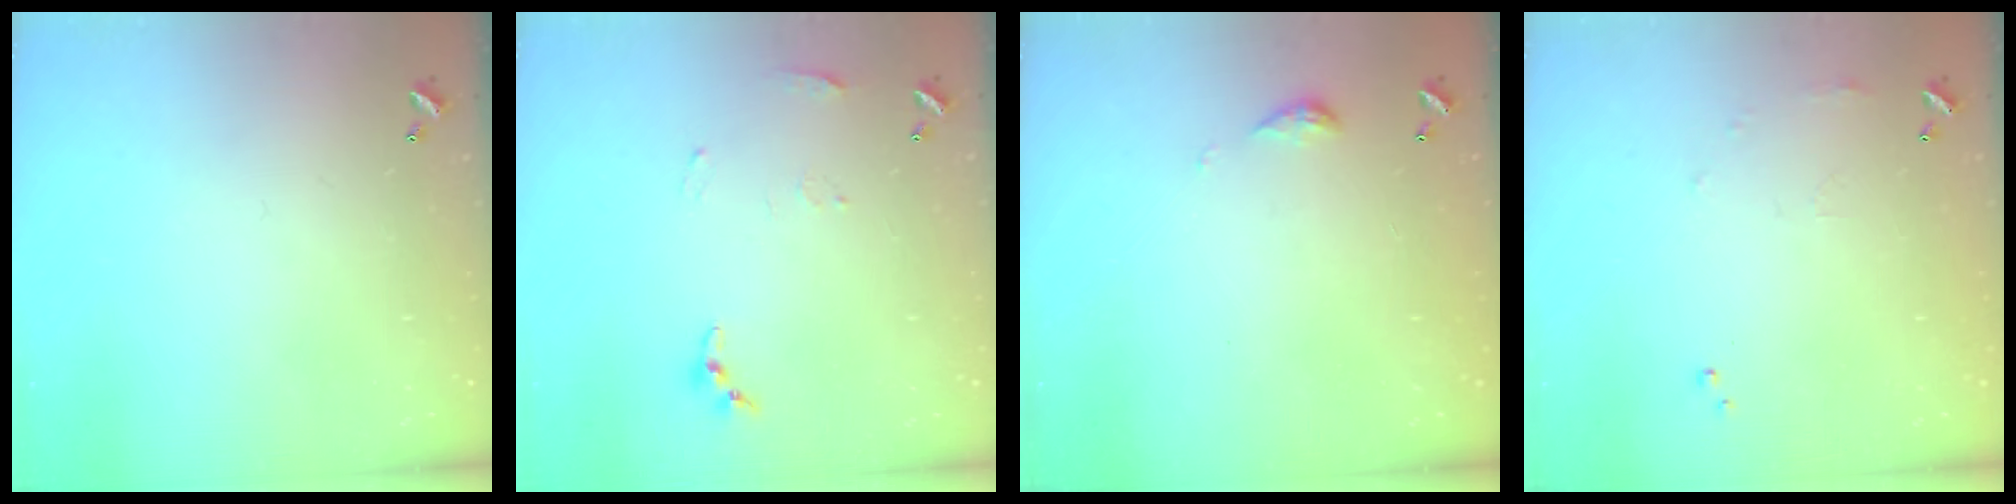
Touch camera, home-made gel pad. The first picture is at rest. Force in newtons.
{"total": 6.4, "press": 6.4, "slide": 0.7}
{"total": 4.0, "press": 4.0, "slide": 0.6}
{"total": 5.4, "press": 5.3, "slide": 0.6}